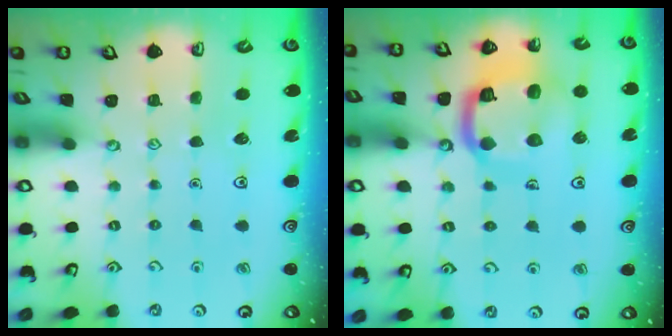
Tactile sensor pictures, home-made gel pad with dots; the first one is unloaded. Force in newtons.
{"total": 15.5, "press": 15.5, "slide": 1.2}